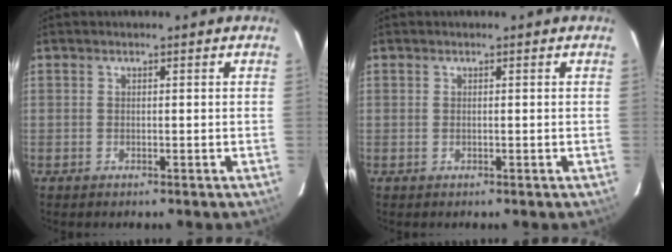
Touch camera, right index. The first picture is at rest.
{"total": 0.0}